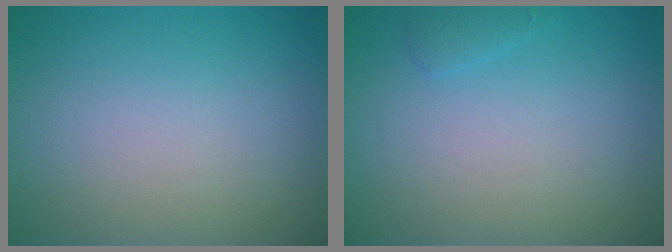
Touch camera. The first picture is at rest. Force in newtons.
{"total": 0.8, "press": 0.8, "slide": 0.1}